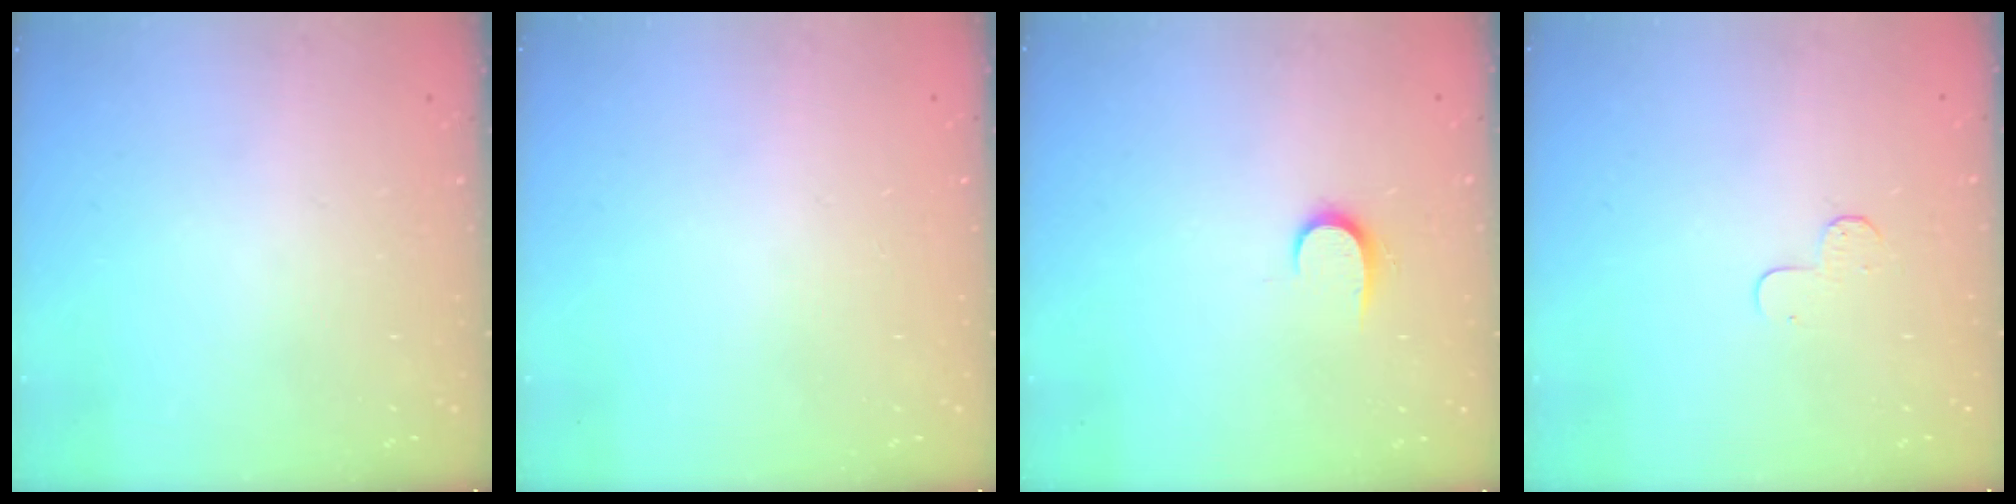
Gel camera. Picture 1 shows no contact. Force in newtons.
{"total": 0.7, "press": 0.7, "slide": 0.1}
{"total": 6.2, "press": 6.1, "slide": 0.6}
{"total": 4.7, "press": 4.6, "slide": 0.5}